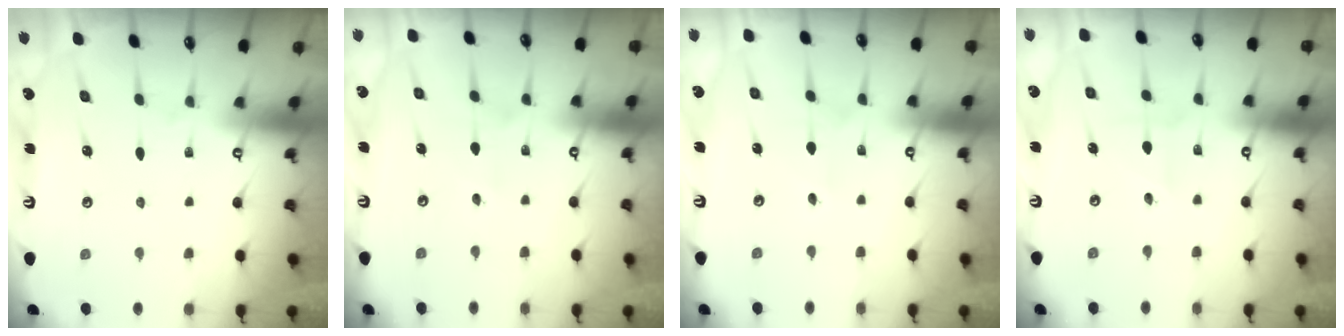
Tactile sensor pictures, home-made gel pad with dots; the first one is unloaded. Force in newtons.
{"total": 2.1, "press": 2.1, "slide": 0.2}
{"total": 2.3, "press": 2.3, "slide": 0.2}
{"total": 1.5, "press": 1.5, "slide": 0.2}